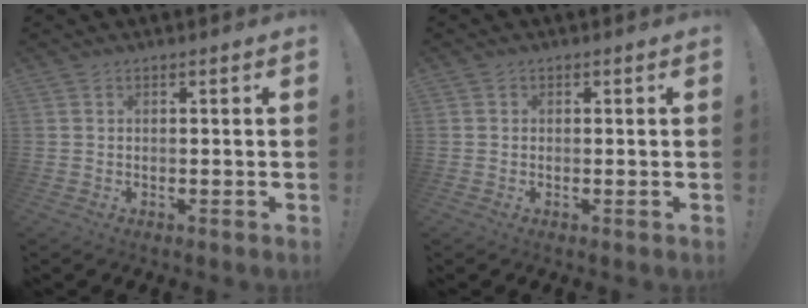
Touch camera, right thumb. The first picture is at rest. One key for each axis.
{"total": 0.7, "fx": 0.1, "fy": 0.7, "fz": -0.1, "tx": 0.011, "ty": -0.001, "tz": 0.001}